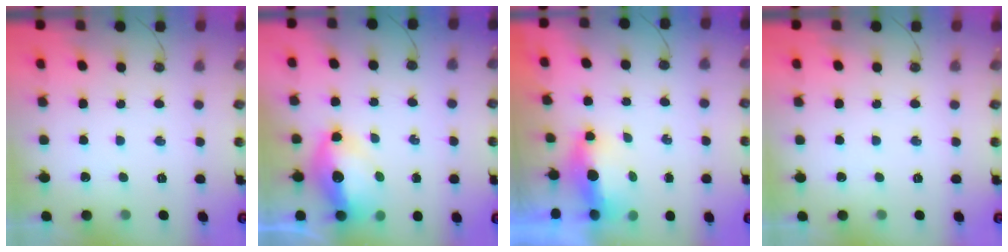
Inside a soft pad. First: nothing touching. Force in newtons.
{"total": 12.4, "press": 12.3, "slide": 1.2}
{"total": 14.7, "press": 7.2, "slide": 12.8}
{"total": 0.0}